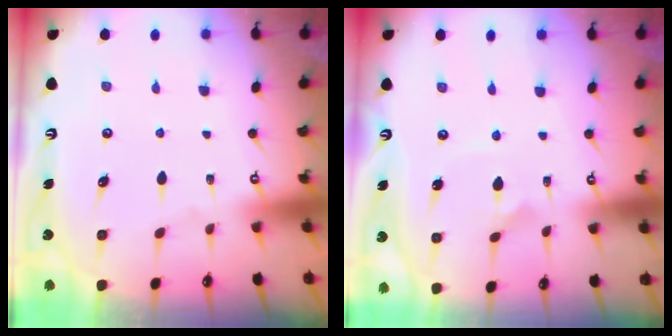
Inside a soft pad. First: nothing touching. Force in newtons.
{"total": 2.5, "press": 2.5, "slide": 0.2}